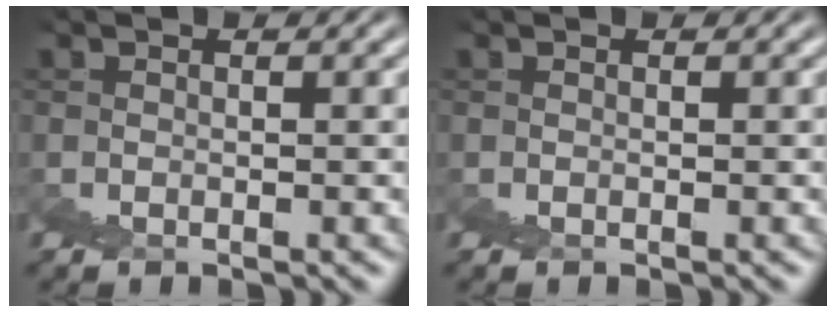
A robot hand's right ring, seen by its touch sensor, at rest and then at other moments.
{"total": 0.0}